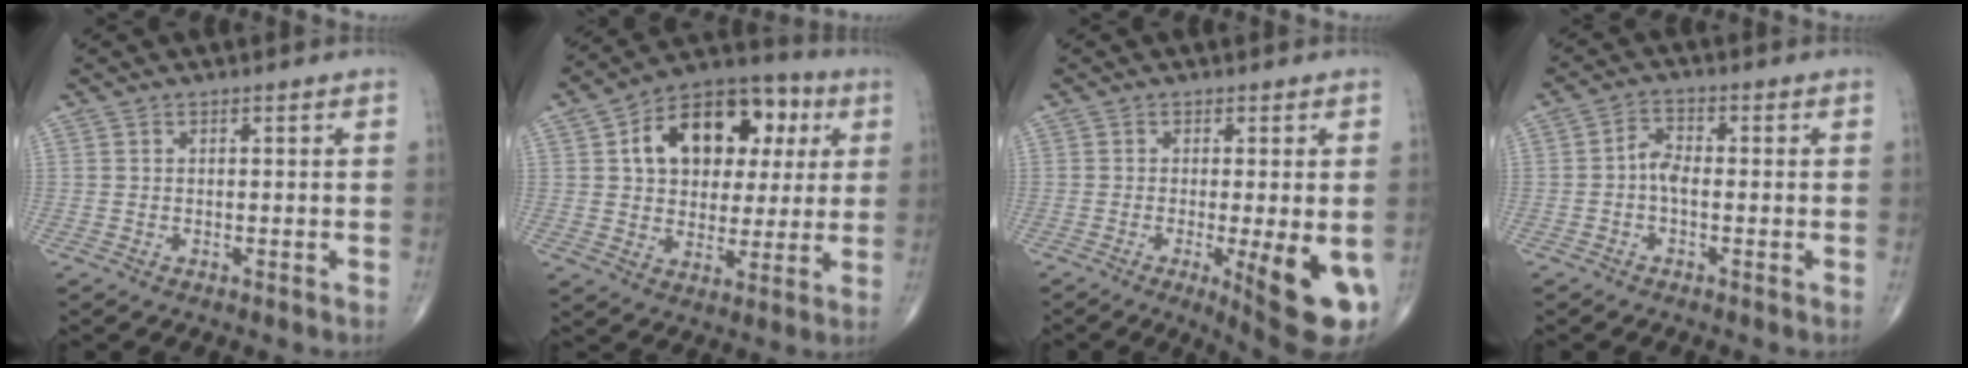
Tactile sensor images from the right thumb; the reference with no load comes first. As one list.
[{"total": 19.1, "force": [5.3, 12.8, 13.1], "torque": [-0.153, 0.014, 0.080]}, {"total": 12.1, "force": [-3.2, 2.7, 11.4], "torque": [-0.138, -0.023, -0.037]}, {"total": 3.5, "force": [-0.7, 1.7, 3.0], "torque": [-0.052, 0.010, -0.024]}]